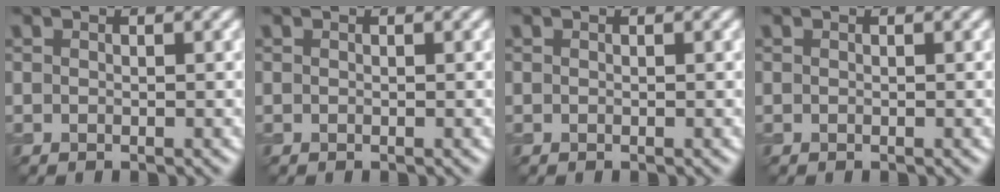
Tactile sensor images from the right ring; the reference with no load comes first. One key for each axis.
{"total": 0.0}
{"total": 0.0}
{"total": 0.0}